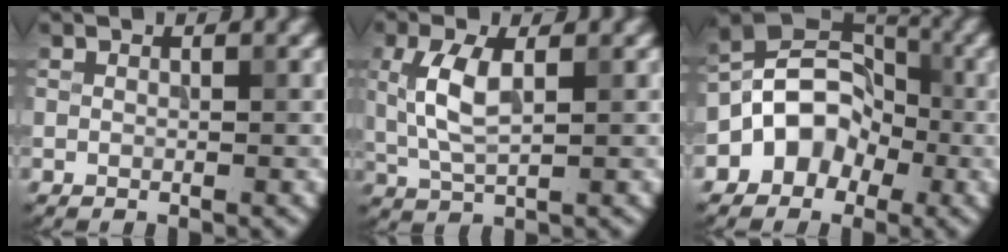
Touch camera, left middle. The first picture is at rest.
{"total": 4.3, "force": [0.6, 1.8, 3.9], "torque": [-0.090, 0.005, 0.014]}
{"total": 6.0, "force": [-2.2, 4.7, 3.0], "torque": [-0.019, 0.017, -0.057]}